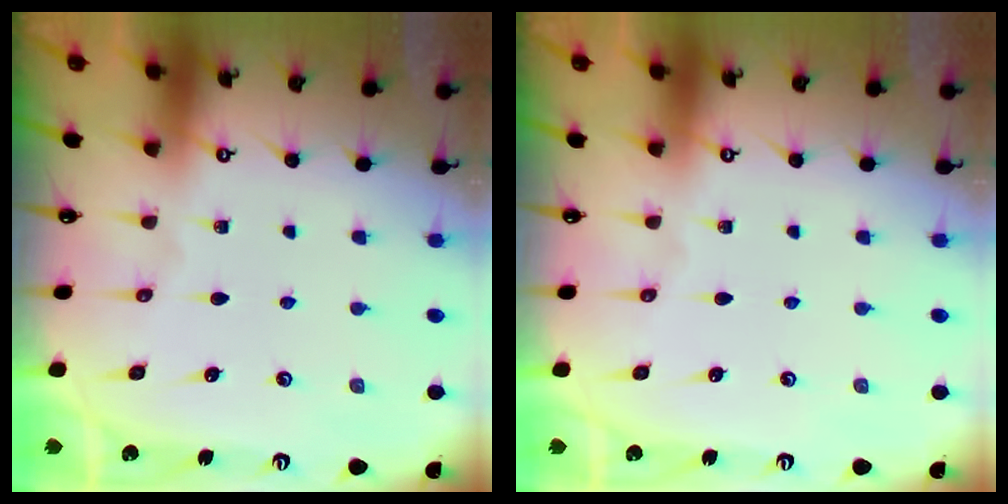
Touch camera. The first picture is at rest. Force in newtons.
{"total": 0.0}